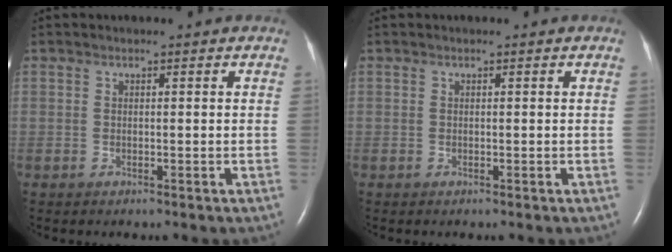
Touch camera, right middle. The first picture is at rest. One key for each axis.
{"total": 0.0}